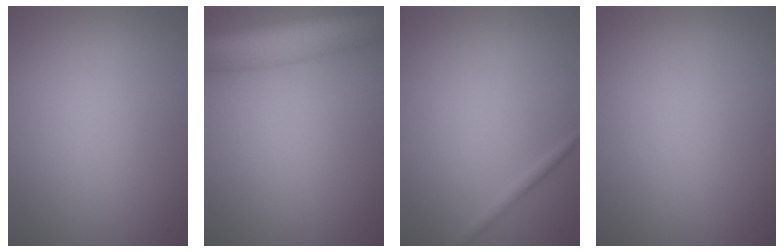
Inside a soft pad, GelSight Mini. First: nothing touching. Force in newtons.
{"total": 7.4, "press": 7.4, "slide": 0.3}
{"total": 0.9, "press": 0.9, "slide": 0.1}
{"total": 0.0}